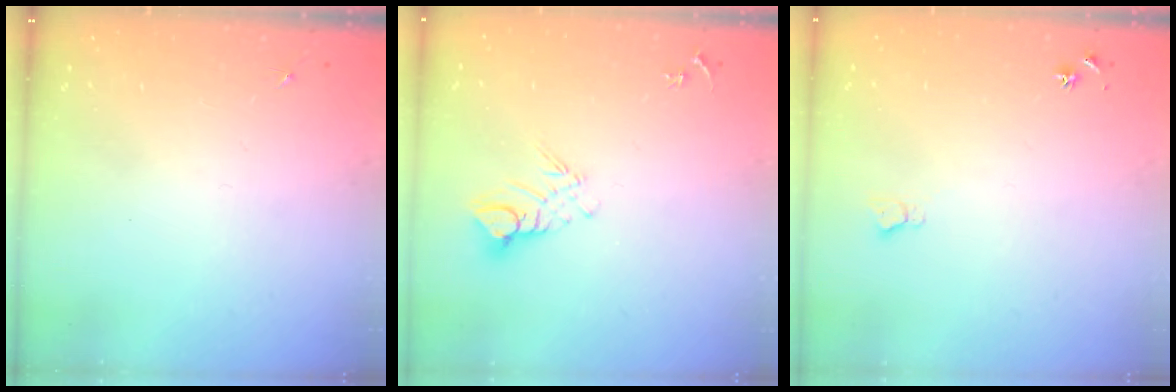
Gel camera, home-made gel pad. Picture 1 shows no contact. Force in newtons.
{"total": 7.9, "press": 7.8, "slide": 0.8}
{"total": 3.9, "press": 3.9, "slide": 0.4}